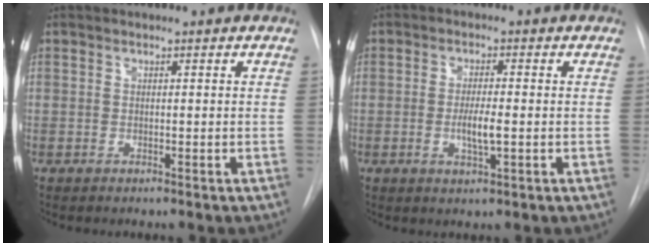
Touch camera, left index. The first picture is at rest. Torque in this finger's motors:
{"motor_torque": [0.17, 0.03, 0.07, 0.04]}